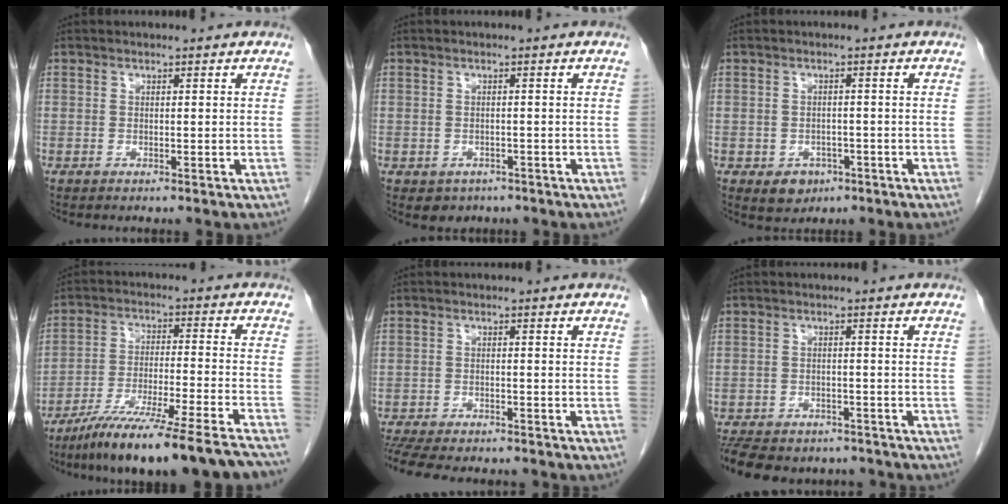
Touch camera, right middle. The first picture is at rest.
{"total": 2.8, "force": [-1.7, 2.2, 0.6], "torque": [-0.007, 0.005, -0.019]}
{"total": 3.6, "force": [-1.7, 2.8, 1.4], "torque": [-0.016, 0.004, -0.016]}
{"total": 19.4, "force": [-16.2, -0.5, 10.7], "torque": [-0.141, -0.031, -0.258]}
{"total": 12.5, "force": [-10.9, 3.2, 5.3], "torque": [-0.104, -0.011, -0.154]}
{"total": 14.3, "force": [-11.8, 6.3, 5.1], "torque": [-0.123, -0.003, -0.151]}